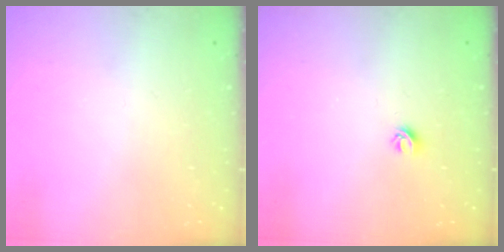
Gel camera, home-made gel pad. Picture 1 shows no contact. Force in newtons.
{"total": 4.2, "press": 4.1, "slide": 0.7}